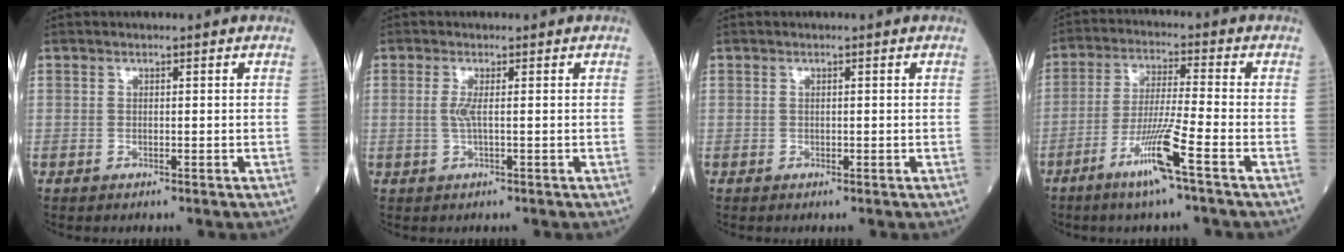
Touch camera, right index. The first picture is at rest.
{"total": 1.8, "force": [0.1, -0.1, 1.8], "torque": [-0.047, -0.002, 0.000]}
{"total": 0.0}
{"total": 8.9, "force": [-4.8, -1.1, 7.4], "torque": [-0.141, -0.016, -0.096]}